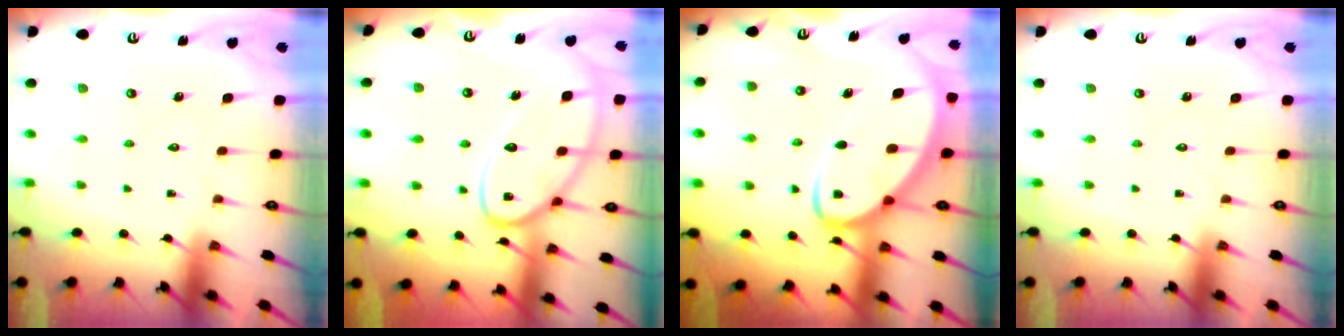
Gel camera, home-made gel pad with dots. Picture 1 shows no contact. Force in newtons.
{"total": 14.2, "press": 14.1, "slide": 1.4}
{"total": 8.4, "press": 8.4, "slide": 0.9}
{"total": 0.0}